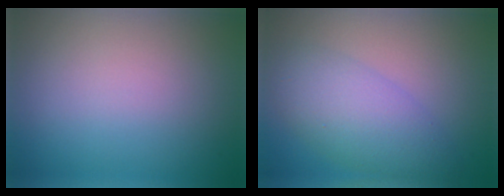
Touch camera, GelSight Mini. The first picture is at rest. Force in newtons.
{"total": 5.3, "press": 5.3, "slide": 0.1}